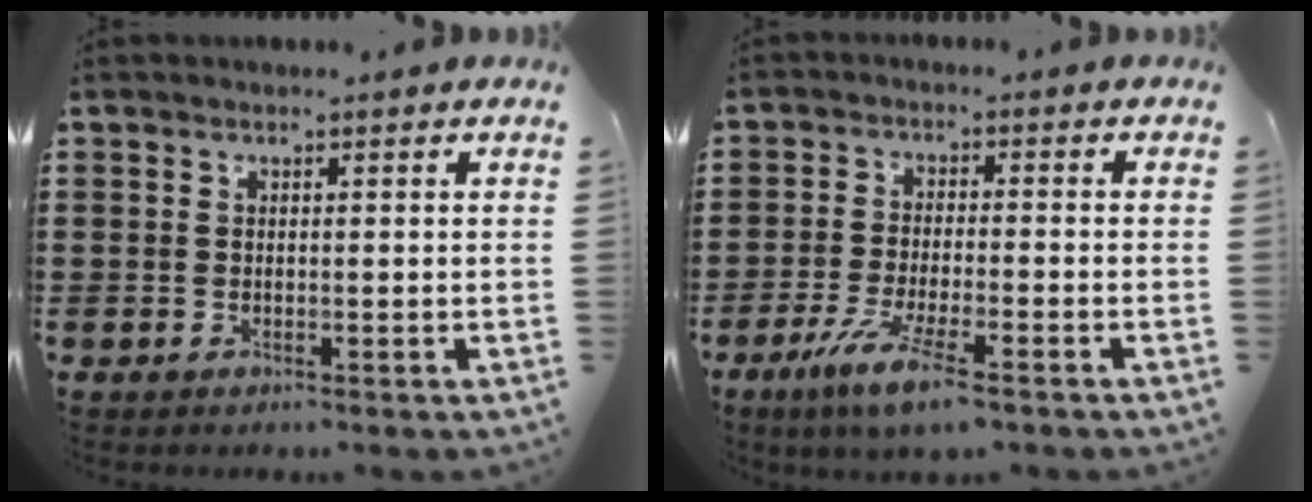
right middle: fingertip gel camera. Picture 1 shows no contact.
{"total": 6.5, "force": [-4.3, 0.6, 4.8], "torque": [-0.104, -0.015, -0.080]}